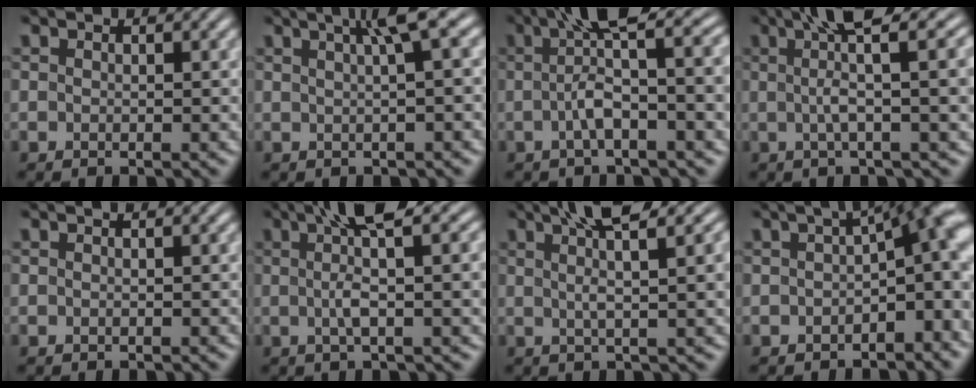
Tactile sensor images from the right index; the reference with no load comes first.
{"total": 4.4, "force": [2.1, 0.9, 3.8], "torque": [-0.048, 0.019, 0.026]}
{"total": 5.5, "force": [1.0, 0.5, 5.4], "torque": [-0.081, 0.013, 0.010]}
{"total": 5.7, "force": [2.3, 0.3, 5.2], "torque": [-0.084, 0.009, 0.032]}
{"total": 0.0}
{"total": 5.4, "force": [2.0, 0.6, 5.0], "torque": [-0.086, 0.007, 0.029]}
{"total": 5.9, "force": [3.3, 0.7, 4.8], "torque": [-0.081, 0.006, 0.051]}
{"total": 4.8, "force": [-0.1, 1.6, 4.6], "torque": [-0.056, -0.001, 0.002]}